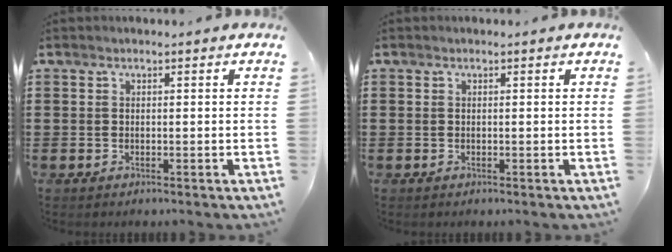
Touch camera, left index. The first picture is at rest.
{"total": 0.0}